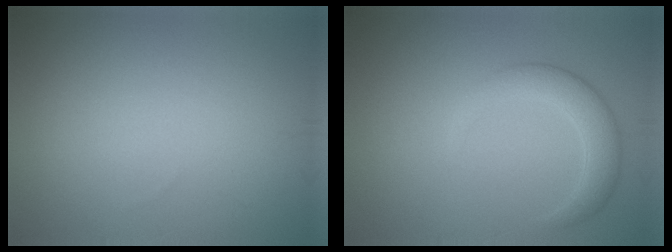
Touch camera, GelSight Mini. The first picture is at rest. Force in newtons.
{"total": 3.2, "press": 3.2, "slide": 0.2}